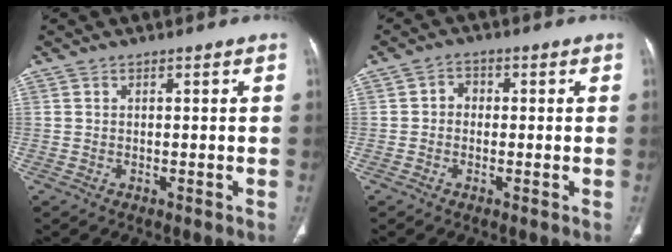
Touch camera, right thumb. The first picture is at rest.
{"total": 2.4, "force": [-0.3, 2.1, 1.1], "torque": [-0.001, 0.011, -0.014]}